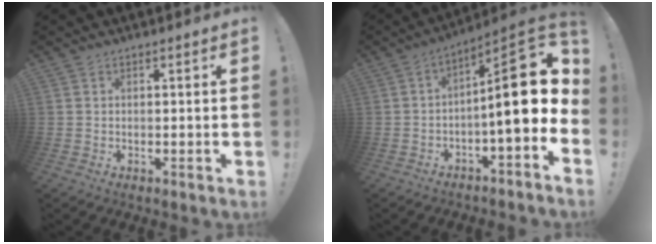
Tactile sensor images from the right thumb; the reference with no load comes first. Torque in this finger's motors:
{"motor_torque": [0.66, 0.08, 1.49, -0.67, 0.28]}